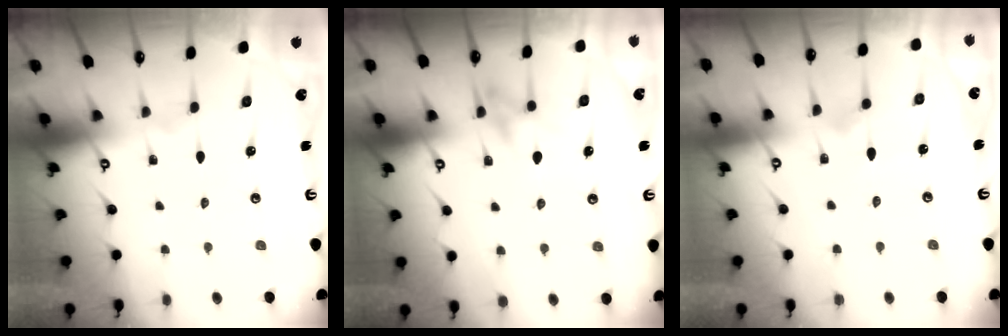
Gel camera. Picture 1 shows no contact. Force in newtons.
{"total": 8.3, "press": 8.3, "slide": 0.9}
{"total": 7.1, "press": 7.1, "slide": 0.3}